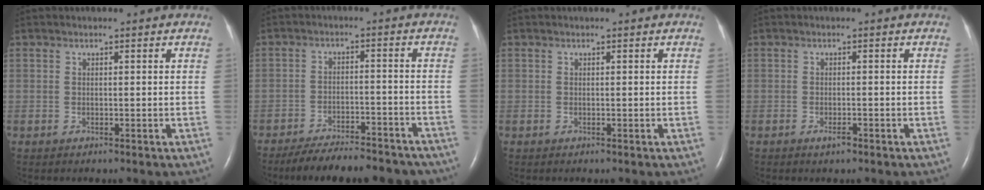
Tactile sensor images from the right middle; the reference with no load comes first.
{"total": 14.6, "force": [-13.1, 3.6, 5.5], "torque": [-0.086, 0.002, -0.176]}
{"total": 0.0}
{"total": 1.1, "force": [-0.7, 0.2, 0.8], "torque": [-0.016, -0.002, -0.009]}